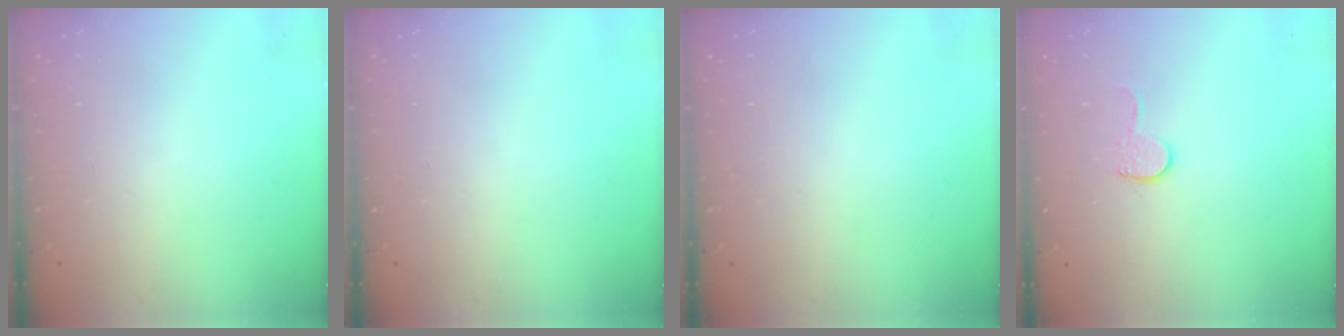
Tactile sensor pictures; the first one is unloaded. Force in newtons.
{"total": 0.0}
{"total": 0.0}
{"total": 4.4, "press": 4.4, "slide": 0.4}